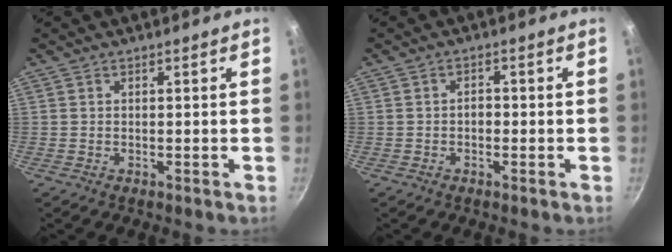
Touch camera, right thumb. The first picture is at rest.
{"total": 1.5, "force": [-0.5, 1.1, 1.0], "torque": [-0.007, 0.008, -0.009]}